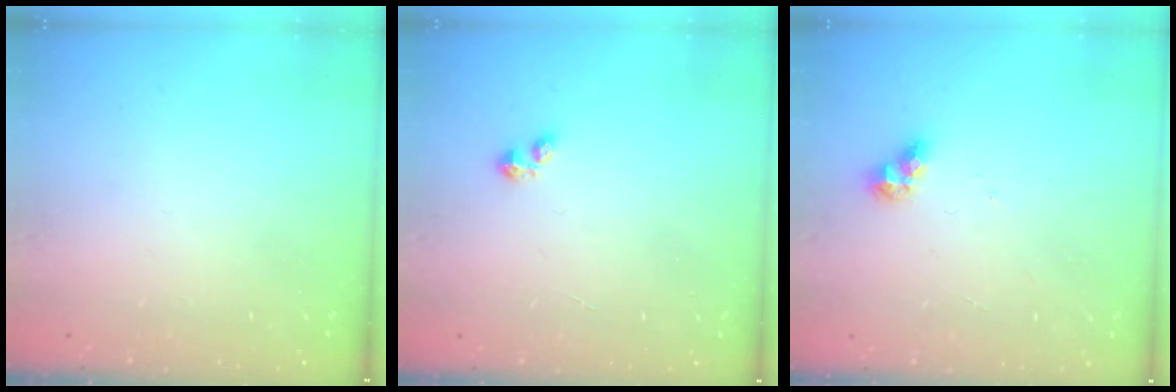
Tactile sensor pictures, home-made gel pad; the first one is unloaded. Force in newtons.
{"total": 2.4, "press": 2.4, "slide": 0.3}
{"total": 8.1, "press": 8.1, "slide": 1.0}